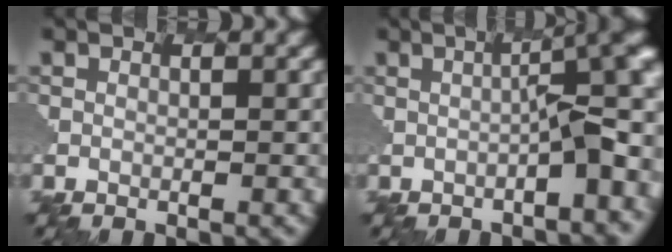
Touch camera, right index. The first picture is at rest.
{"total": 6.7, "force": [-0.4, 1.0, 6.6], "torque": [-0.082, 0.016, -0.011]}